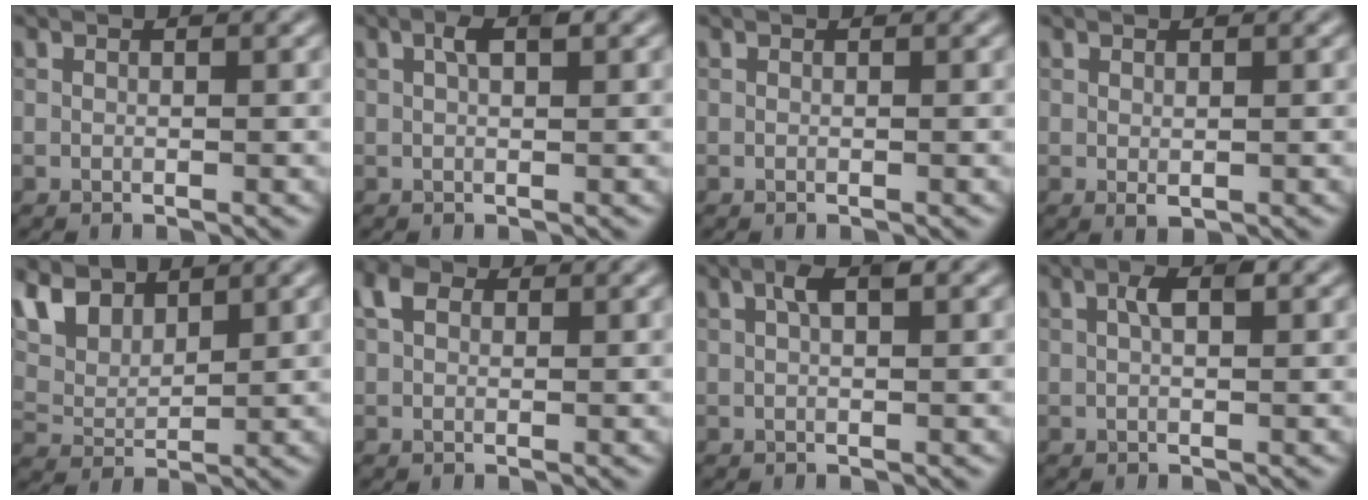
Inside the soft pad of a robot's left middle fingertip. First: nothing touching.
{"total": 1.9, "force": [0.6, 0.6, 1.6], "torque": [-0.030, 0.005, 0.009]}
{"total": 0.0}
{"total": 0.7, "force": [0.0, 0.4, 0.6], "torque": [-0.009, -0.002, 0.002]}
{"total": 5.7, "force": [4.1, 2.8, 3.0], "torque": [-0.073, 0.010, 0.073]}
{"total": 2.3, "force": [0.8, 1.6, 1.4], "torque": [-0.028, 0.007, 0.007]}
{"total": 2.2, "force": [0.7, 0.7, 1.9], "torque": [-0.033, 0.008, 0.009]}
{"total": 1.9, "force": [0.3, 0.6, 1.8], "torque": [-0.032, 0.006, 0.003]}